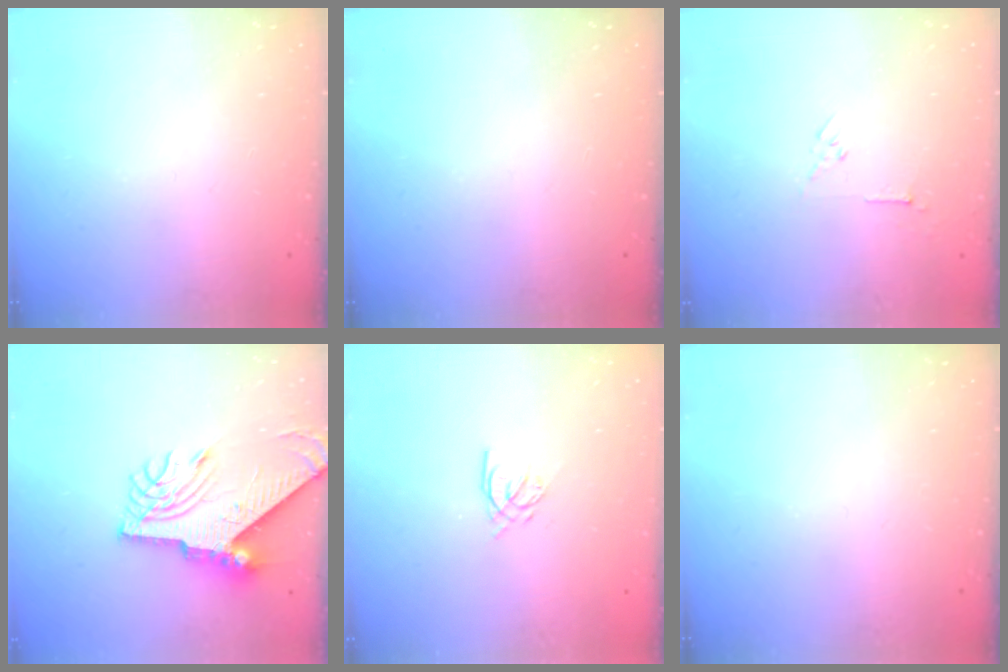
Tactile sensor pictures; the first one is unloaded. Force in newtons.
{"total": 0.0}
{"total": 3.0, "press": 3.0, "slide": 0.7}
{"total": 12.3, "press": 12.2, "slide": 1.2}
{"total": 3.3, "press": 3.3, "slide": 0.3}
{"total": 0.0}